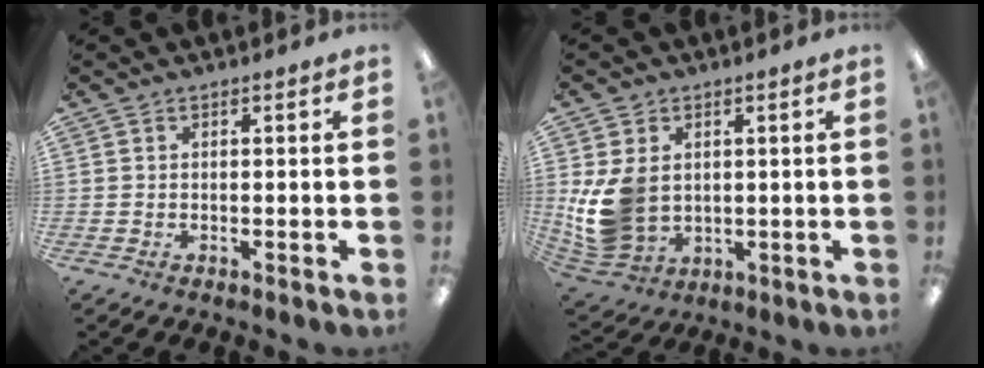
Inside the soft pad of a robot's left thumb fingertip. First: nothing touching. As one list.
[{"total": 12.3, "force": [0.7, 9.8, 7.5], "torque": [-0.183, 0.004, 0.017]}]